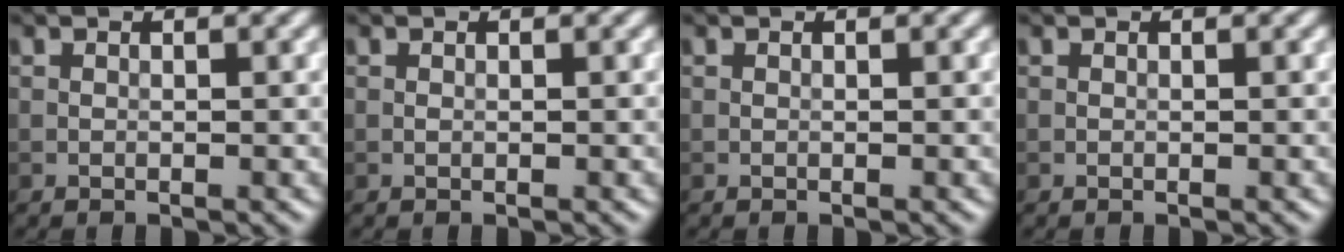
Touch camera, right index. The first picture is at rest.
{"total": 0.0}
{"total": 0.0}
{"total": 0.0}